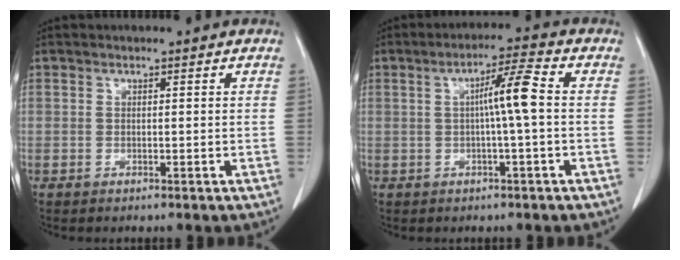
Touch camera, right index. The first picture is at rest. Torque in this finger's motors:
{"motor_torque": [0.61, -0.31, 0.27, 0.09]}